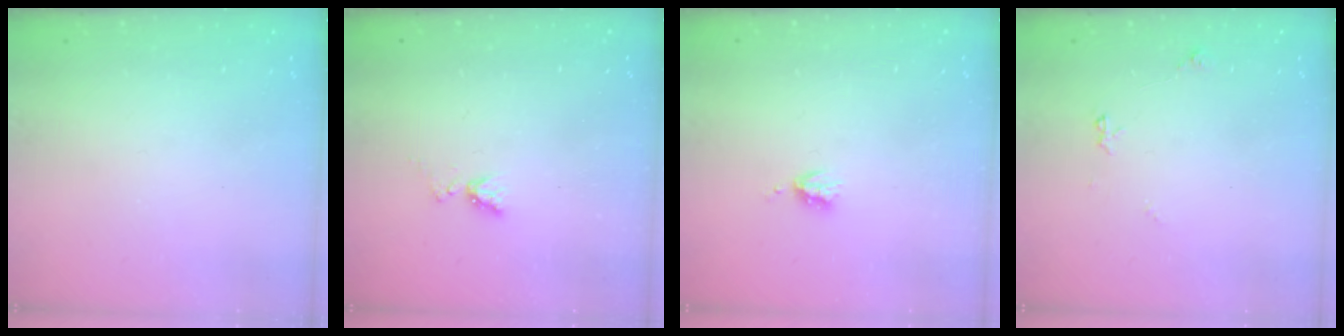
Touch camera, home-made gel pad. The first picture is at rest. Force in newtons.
{"total": 4.4, "press": 4.4, "slide": 0.6}
{"total": 3.4, "press": 3.3, "slide": 0.5}
{"total": 5.2, "press": 5.1, "slide": 0.7}